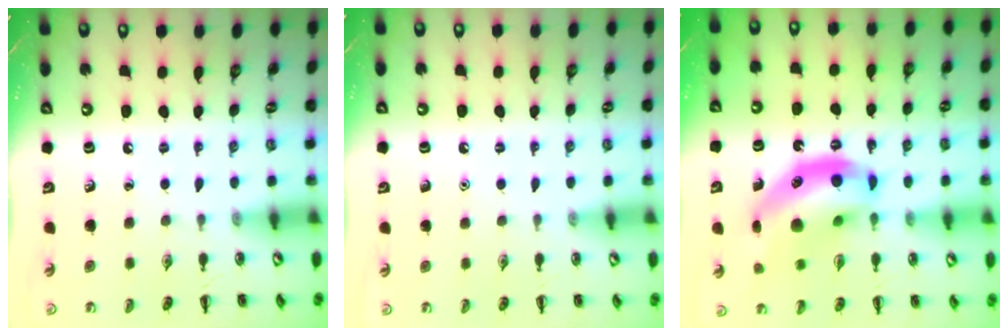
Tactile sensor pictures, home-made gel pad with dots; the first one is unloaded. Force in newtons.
{"total": 1.5, "press": 1.5, "slide": 0.1}
{"total": 15.5, "press": 15.1, "slide": 3.8}